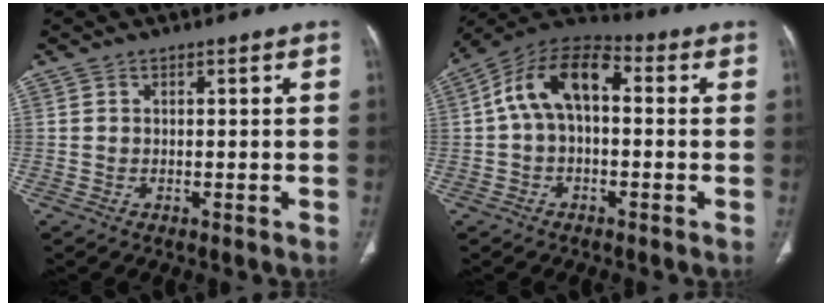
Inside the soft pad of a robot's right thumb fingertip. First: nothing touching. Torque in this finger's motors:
{"motor_torque": [0.13, 0.13, 0.18, -0.11, 0.12]}